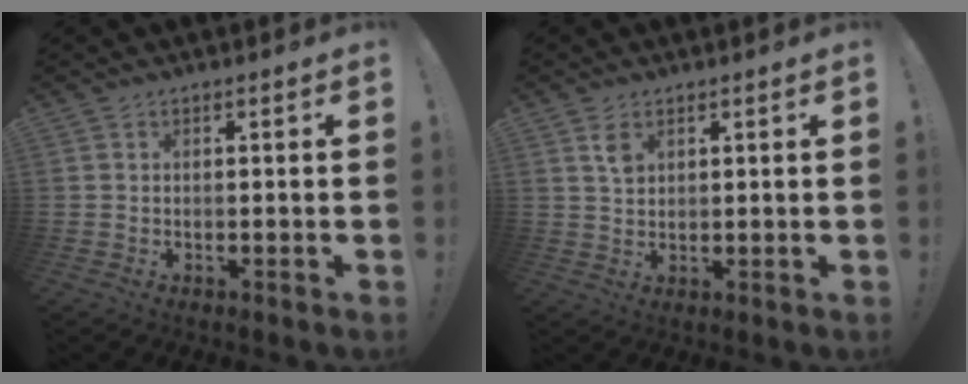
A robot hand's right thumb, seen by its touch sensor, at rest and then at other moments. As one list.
[{"total": 3.7, "force": [1.8, 2.1, 2.4], "torque": [-0.034, -0.005, 0.030]}]